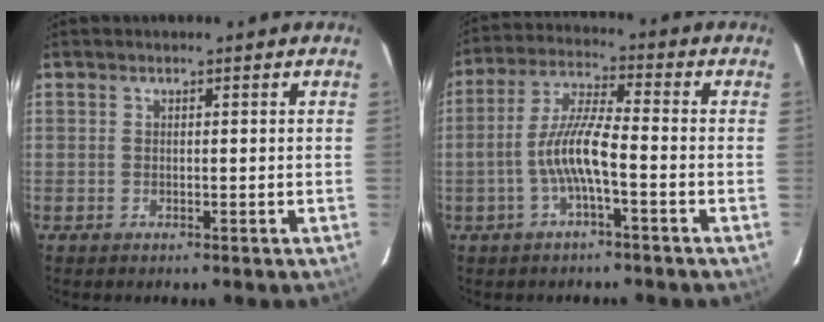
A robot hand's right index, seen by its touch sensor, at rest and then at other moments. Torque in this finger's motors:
{"motor_torque": [0.97, -0.70, 0.79, 0.20]}